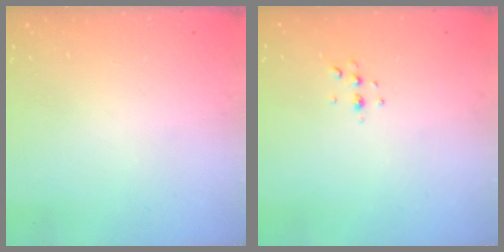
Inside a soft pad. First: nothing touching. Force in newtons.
{"total": 3.7, "press": 3.6, "slide": 0.7}